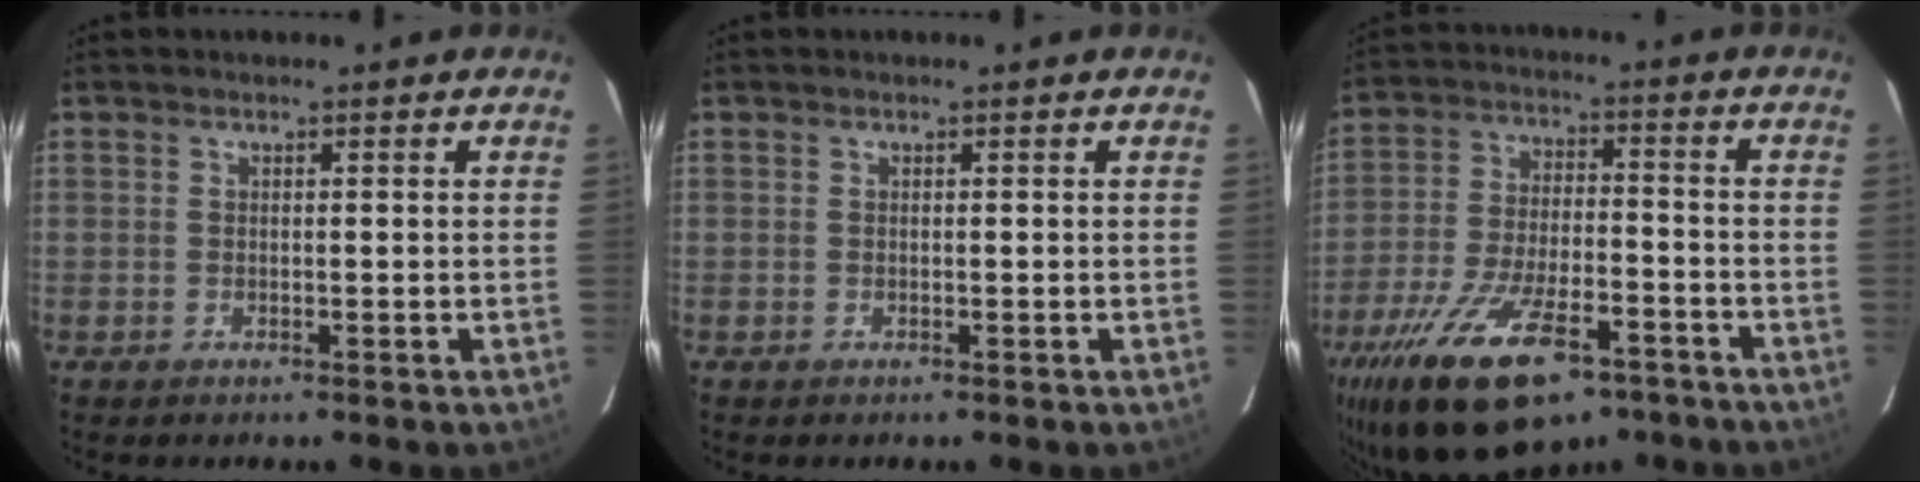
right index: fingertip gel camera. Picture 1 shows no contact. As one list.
[{"total": 0.0}, {"total": 22.2, "force": [-14.4, 9.0, 14.3], "torque": [-0.286, -0.035, -0.231]}]